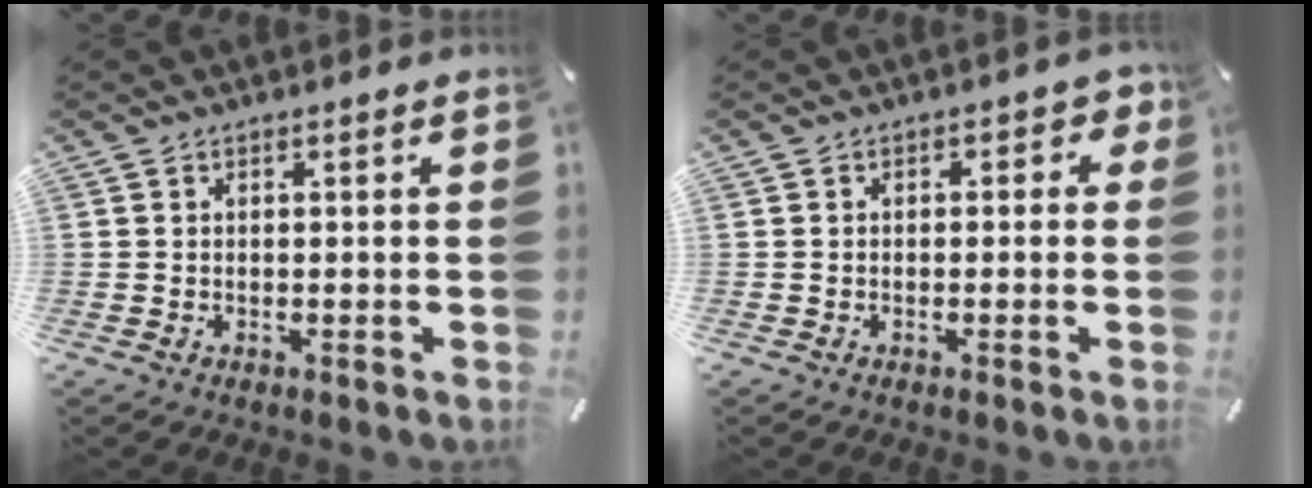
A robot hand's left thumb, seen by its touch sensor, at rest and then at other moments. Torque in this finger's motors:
{"motor_torque": [-0.06, -0.24, 0.06, 0.15, -0.01]}